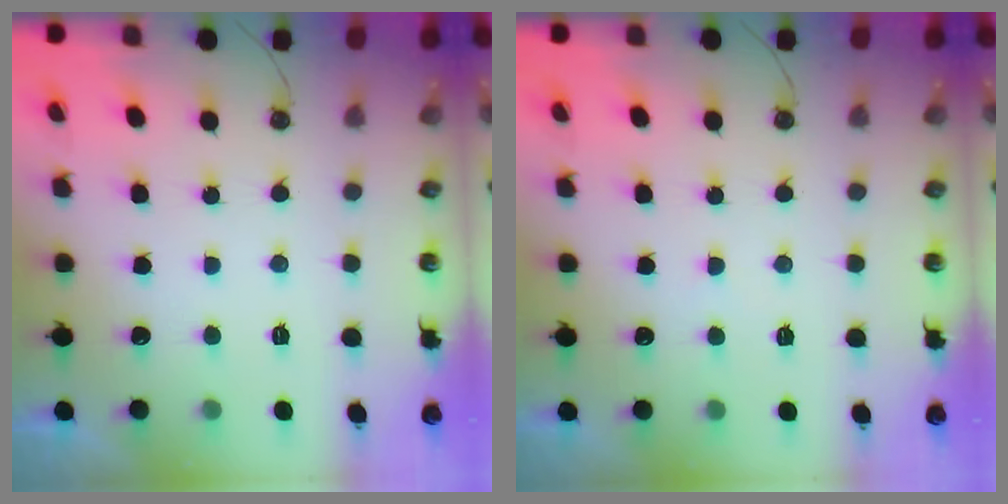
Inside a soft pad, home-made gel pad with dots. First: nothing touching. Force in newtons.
{"total": 3.6, "press": 3.6, "slide": 0.4}